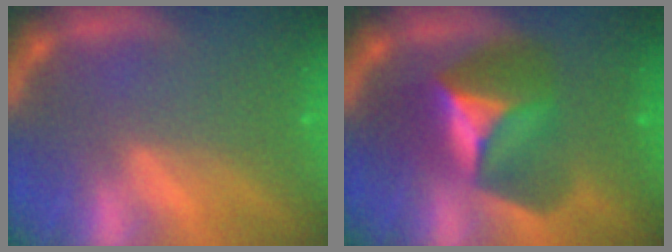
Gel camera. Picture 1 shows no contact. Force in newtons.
{"total": 7.4}